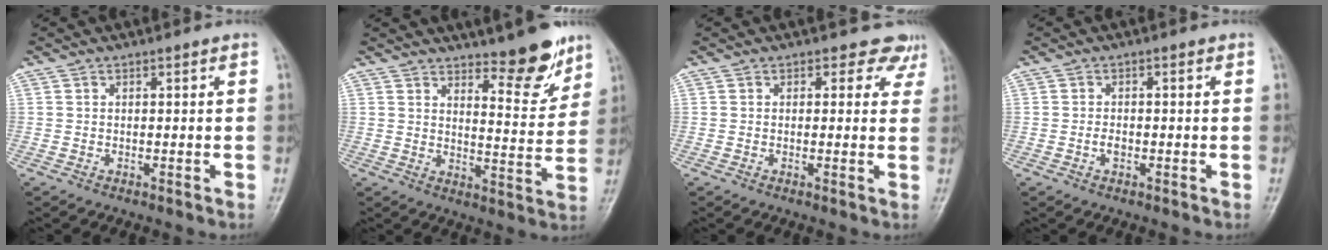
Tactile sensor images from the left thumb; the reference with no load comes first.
{"total": 9.4, "force": [7.2, 2.5, 5.5], "torque": [-0.052, -0.062, 0.112]}
{"total": 4.0, "force": [3.0, 2.6, 0.4], "torque": [0.029, -0.016, 0.014]}
{"total": 1.6, "force": [-0.5, 1.0, 1.1], "torque": [-0.016, 0.002, -0.012]}